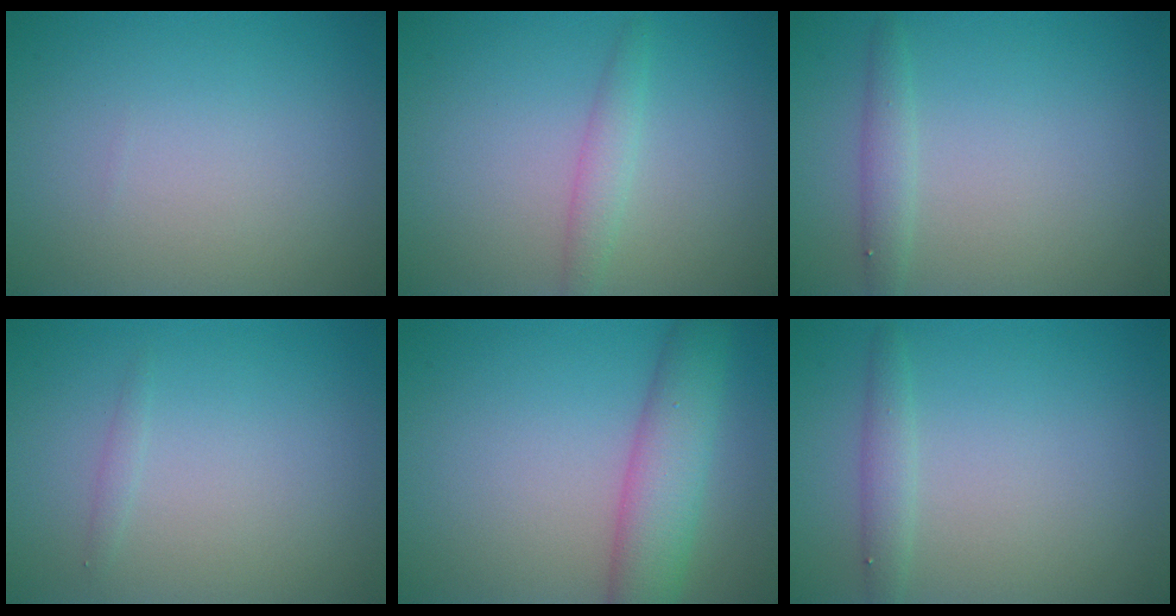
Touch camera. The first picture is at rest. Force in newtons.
{"total": 1.7, "press": 1.7, "slide": 0.0}
{"total": 1.5, "press": 1.5, "slide": 0.1}
{"total": 0.6, "press": 0.6, "slide": 0.0}
{"total": 5.4, "press": 5.4, "slide": 0.2}
{"total": 1.5, "press": 1.5, "slide": 0.1}